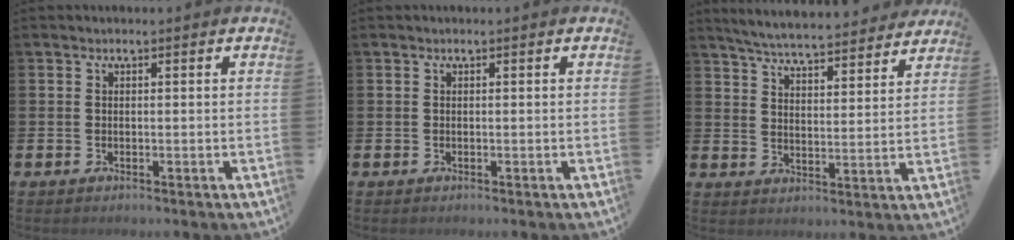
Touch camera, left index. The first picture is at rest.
{"total": 0.0}
{"total": 6.0, "force": [5.9, 0.4, 1.0], "torque": [-0.036, -0.045, 0.102]}